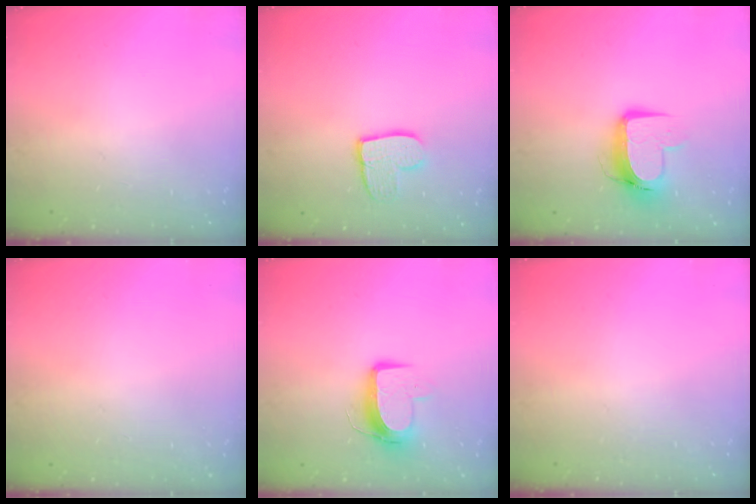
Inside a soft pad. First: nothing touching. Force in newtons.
{"total": 8.9, "press": 8.9, "slide": 0.4}
{"total": 11.3, "press": 11.2, "slide": 1.3}
{"total": 0.6, "press": 0.6, "slide": 0.1}
{"total": 10.2, "press": 10.2, "slide": 0.8}
{"total": 0.0}